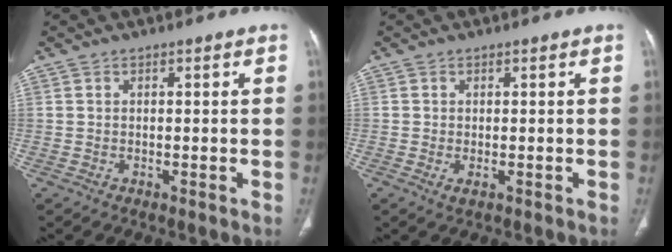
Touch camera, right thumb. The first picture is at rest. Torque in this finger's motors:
{"motor_torque": [-0.10, 0.03, -0.14, -0.22, -0.02]}